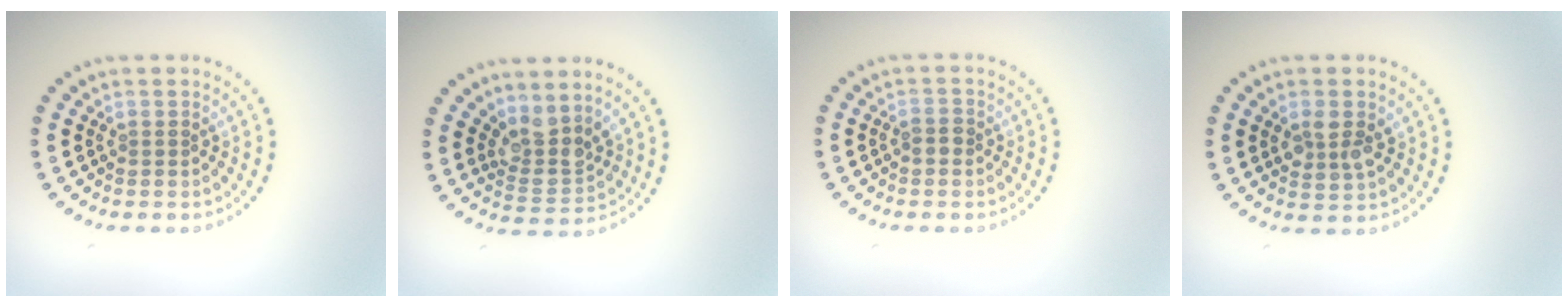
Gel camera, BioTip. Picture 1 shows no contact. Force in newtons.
{"total": 3.2, "press": 2.4, "slide": 2.1}
{"total": 1.2, "press": 1.1, "slide": 0.4}
{"total": 2.6, "press": 2.5, "slide": 0.5}